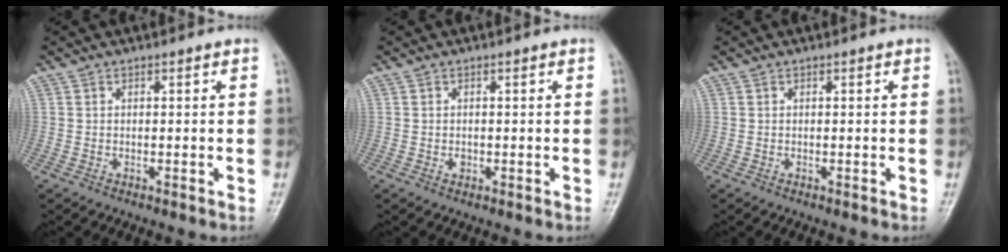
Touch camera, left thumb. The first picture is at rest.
{"total": 0.8, "force": [-0.1, 0.6, 0.5], "torque": [-0.005, 0.000, -0.001]}
{"total": 0.0}